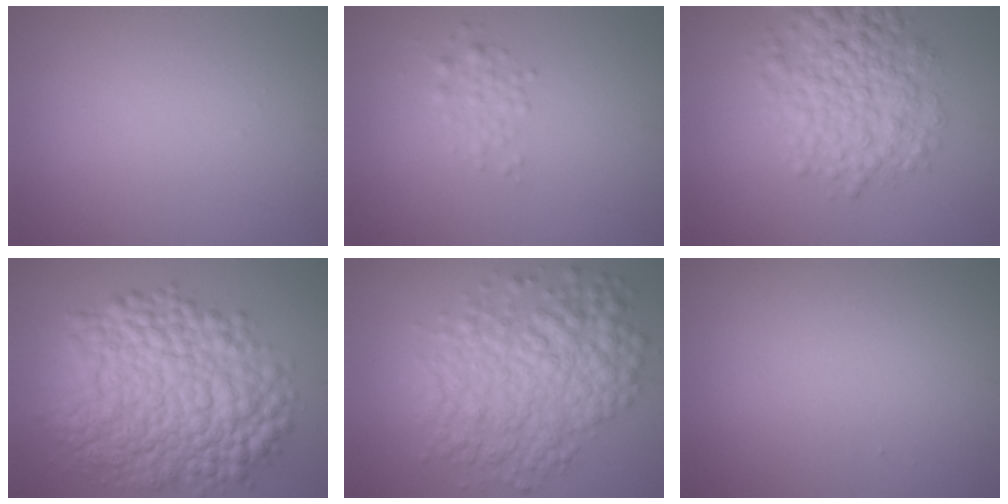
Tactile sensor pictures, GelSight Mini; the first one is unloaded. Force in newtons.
{"total": 1.4, "press": 1.4, "slide": 0.0}
{"total": 6.0, "press": 6.0, "slide": 0.1}
{"total": 12.2, "press": 12.2, "slide": 0.2}
{"total": 7.4, "press": 7.4, "slide": 0.0}
{"total": 0.0}